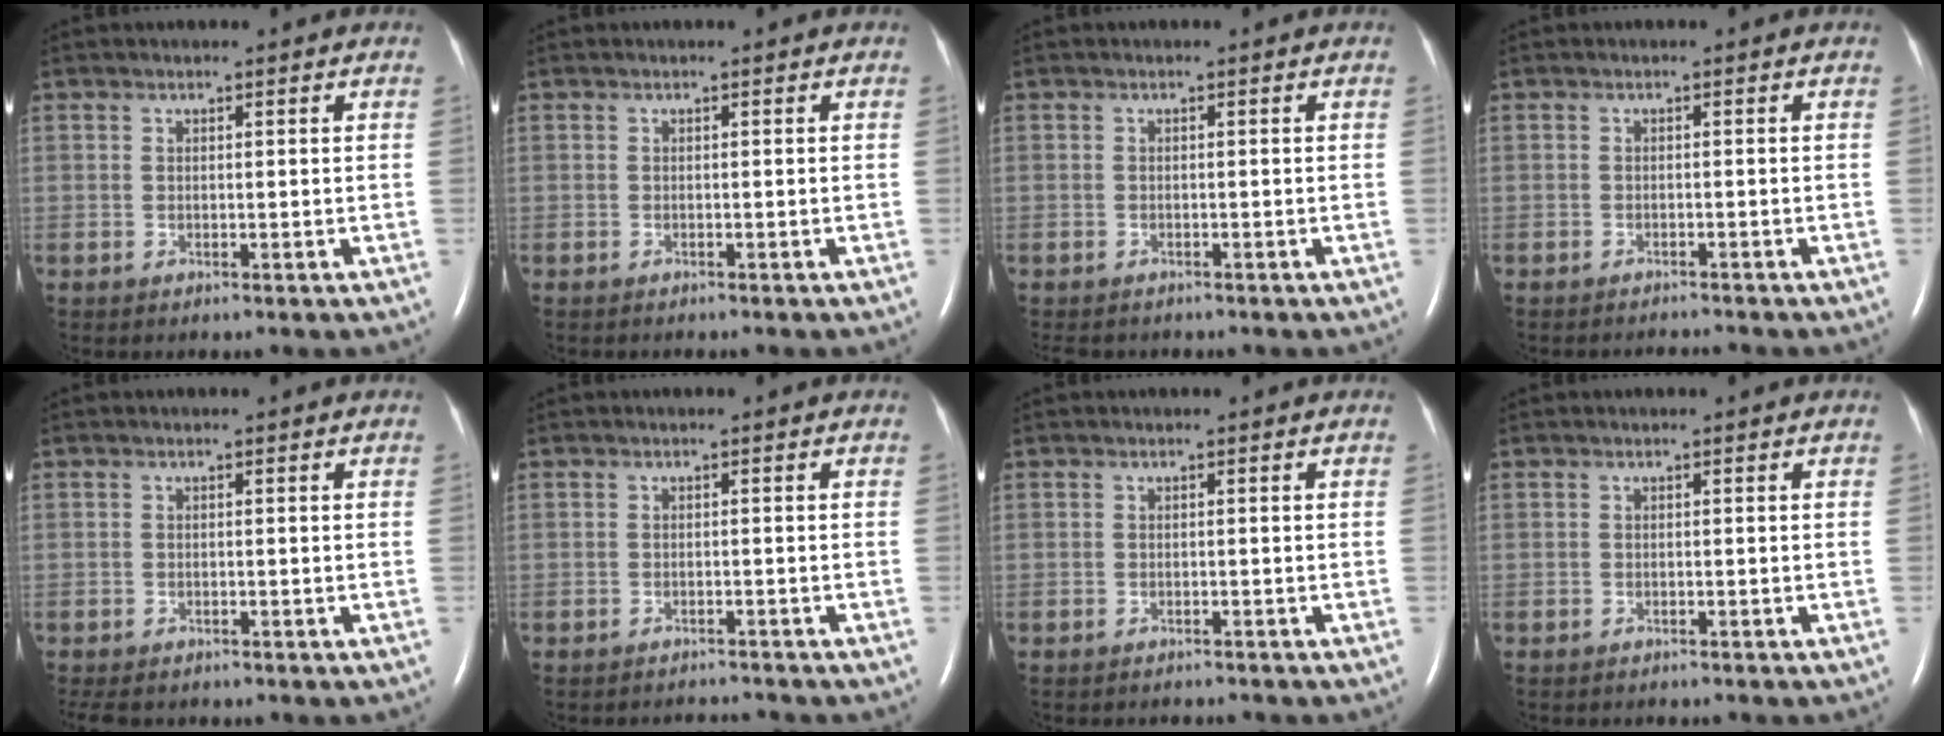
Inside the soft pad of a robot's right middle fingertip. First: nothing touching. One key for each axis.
{"total": 1.4, "fx": -1.2, "fy": 0.2, "fz": 0.7, "tx": -0.012, "ty": -0.002, "tz": -0.012}
{"total": 4.5, "fx": -3.8, "fy": 1.8, "fz": 1.5, "tx": -0.021, "ty": -0.005, "tz": -0.050}
{"total": 2.6, "fx": -2.6, "fy": -0.4, "fz": 0.1, "tx": 0.000, "ty": -0.011, "tz": -0.035}
{"total": 5.2, "fx": -4.4, "fy": 1.9, "fz": 2.1, "tx": -0.031, "ty": -0.007, "tz": -0.061}
{"total": 3.1, "fx": -3.1, "fy": -0.2, "fz": -0.4, "tx": 0.007, "ty": -0.010, "tz": -0.043}
{"total": 3.4, "fx": -3.3, "fy": 0.5, "fz": 0.6, "tx": -0.007, "ty": -0.006, "tz": -0.041}
{"total": 3.5, "fx": -3.2, "fy": 0.7, "fz": 1.3, "tx": -0.018, "ty": -0.005, "tz": -0.038}